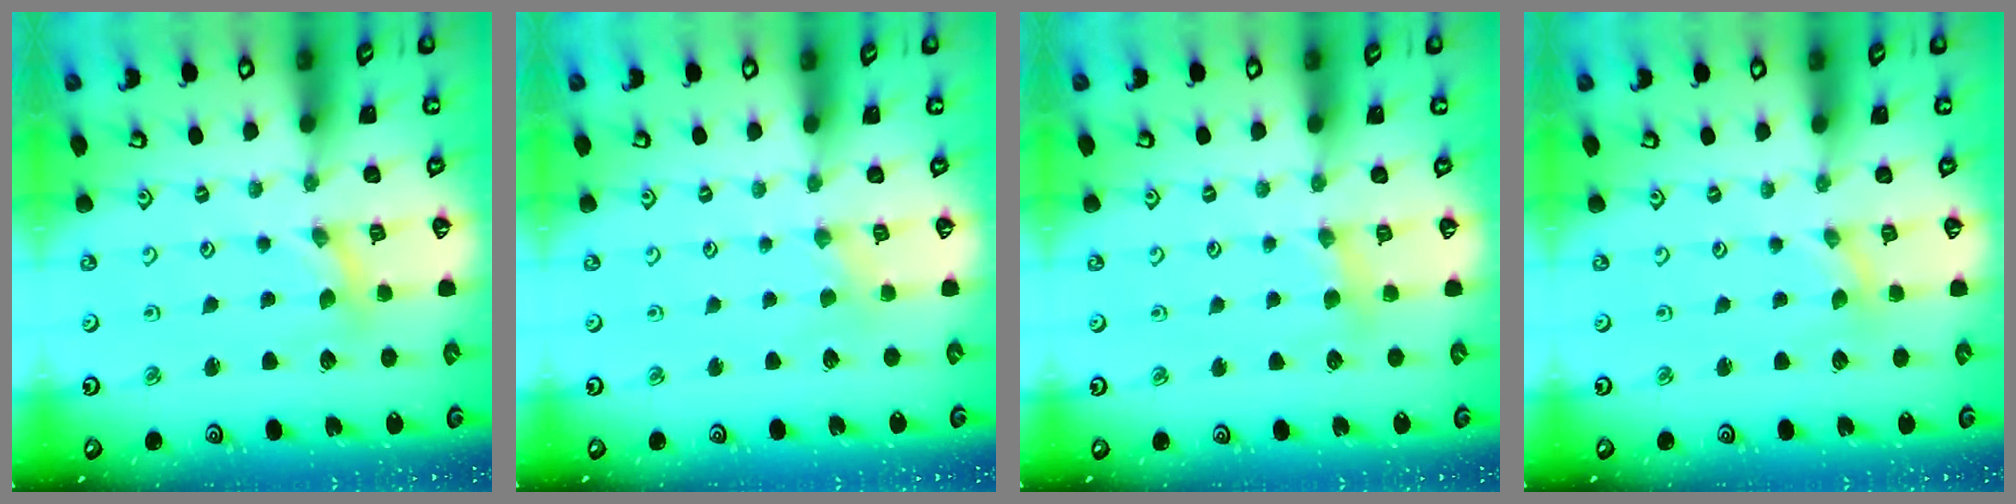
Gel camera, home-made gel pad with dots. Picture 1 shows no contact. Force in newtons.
{"total": 1.1, "press": 1.0, "slide": 0.2}
{"total": 4.0, "press": 4.0, "slide": 0.6}
{"total": 0.0}